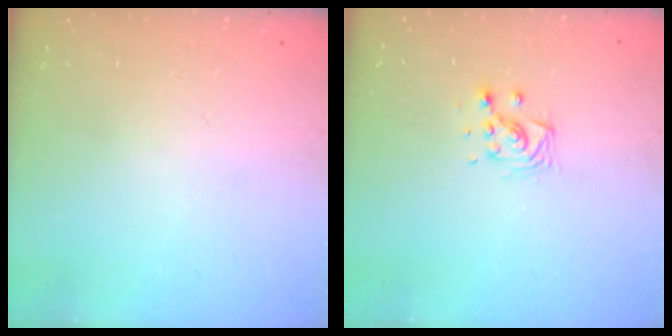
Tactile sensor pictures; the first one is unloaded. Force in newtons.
{"total": 6.3, "press": 6.3, "slide": 0.3}